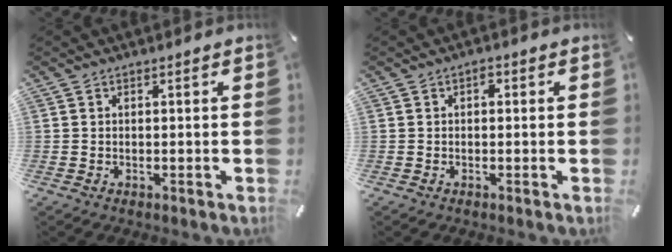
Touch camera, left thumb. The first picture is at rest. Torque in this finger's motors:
{"motor_torque": [-0.03, -0.05, -0.08, 0.03, 0.02]}